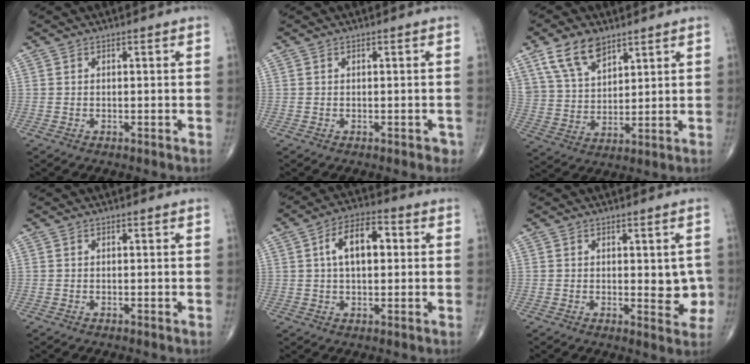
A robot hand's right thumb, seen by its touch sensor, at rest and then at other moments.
{"total": 1.2, "force": [-0.5, 0.8, 0.8], "torque": [0.002, 0.002, -0.007]}
{"total": 10.5, "force": [6.8, 5.7, 5.7], "torque": [-0.094, -0.026, 0.140]}
{"total": 0.0}
{"total": 9.9, "force": [1.9, 5.4, 8.1], "torque": [-0.125, 0.019, 0.024]}
{"total": 6.0, "force": [-0.2, 2.7, 5.3], "torque": [-0.039, -0.008, 0.001]}